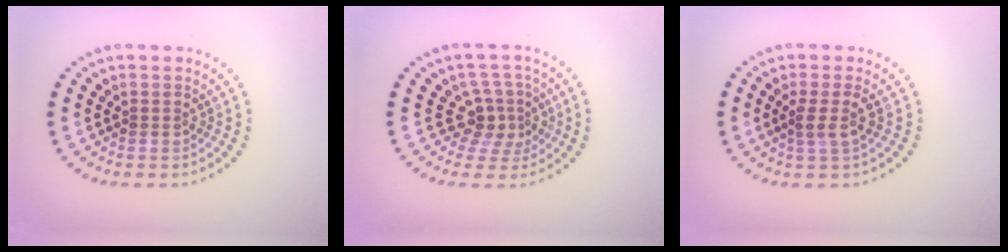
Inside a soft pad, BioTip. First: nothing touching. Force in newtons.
{"total": 2.9, "press": 2.4, "slide": 1.7}
{"total": 1.8, "press": 1.5, "slide": 1.1}